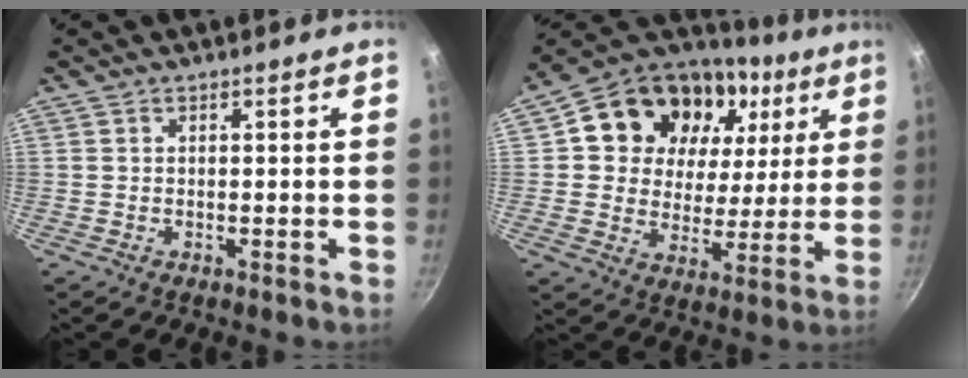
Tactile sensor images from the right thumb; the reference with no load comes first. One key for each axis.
{"total": 22.2, "fx": 8.7, "fy": 16.7, "fz": 11.8, "tx": -0.188, "ty": -0.002, "tz": 0.145}